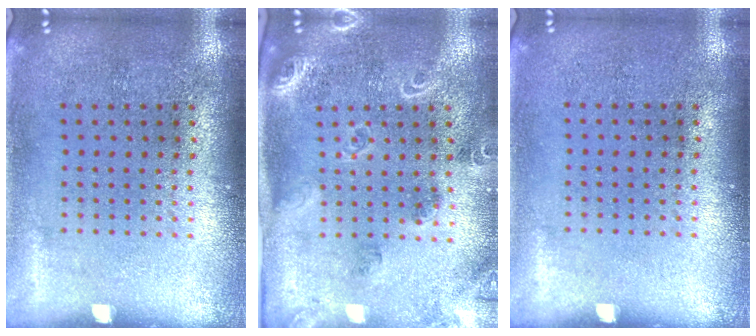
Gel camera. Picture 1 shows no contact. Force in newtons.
{"total": 1.9, "press": 1.8, "slide": 0.3}
{"total": 0.0}